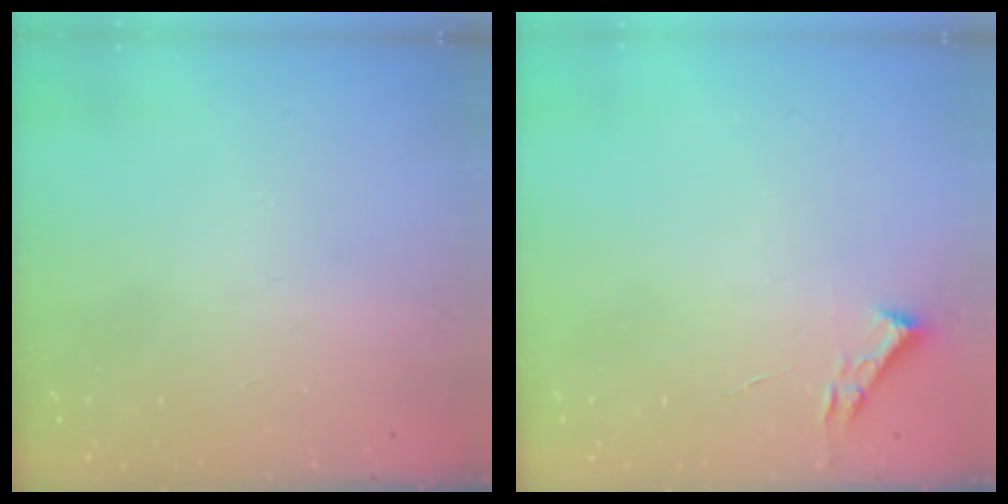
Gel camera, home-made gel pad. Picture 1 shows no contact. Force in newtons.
{"total": 2.7, "press": 2.7, "slide": 0.4}